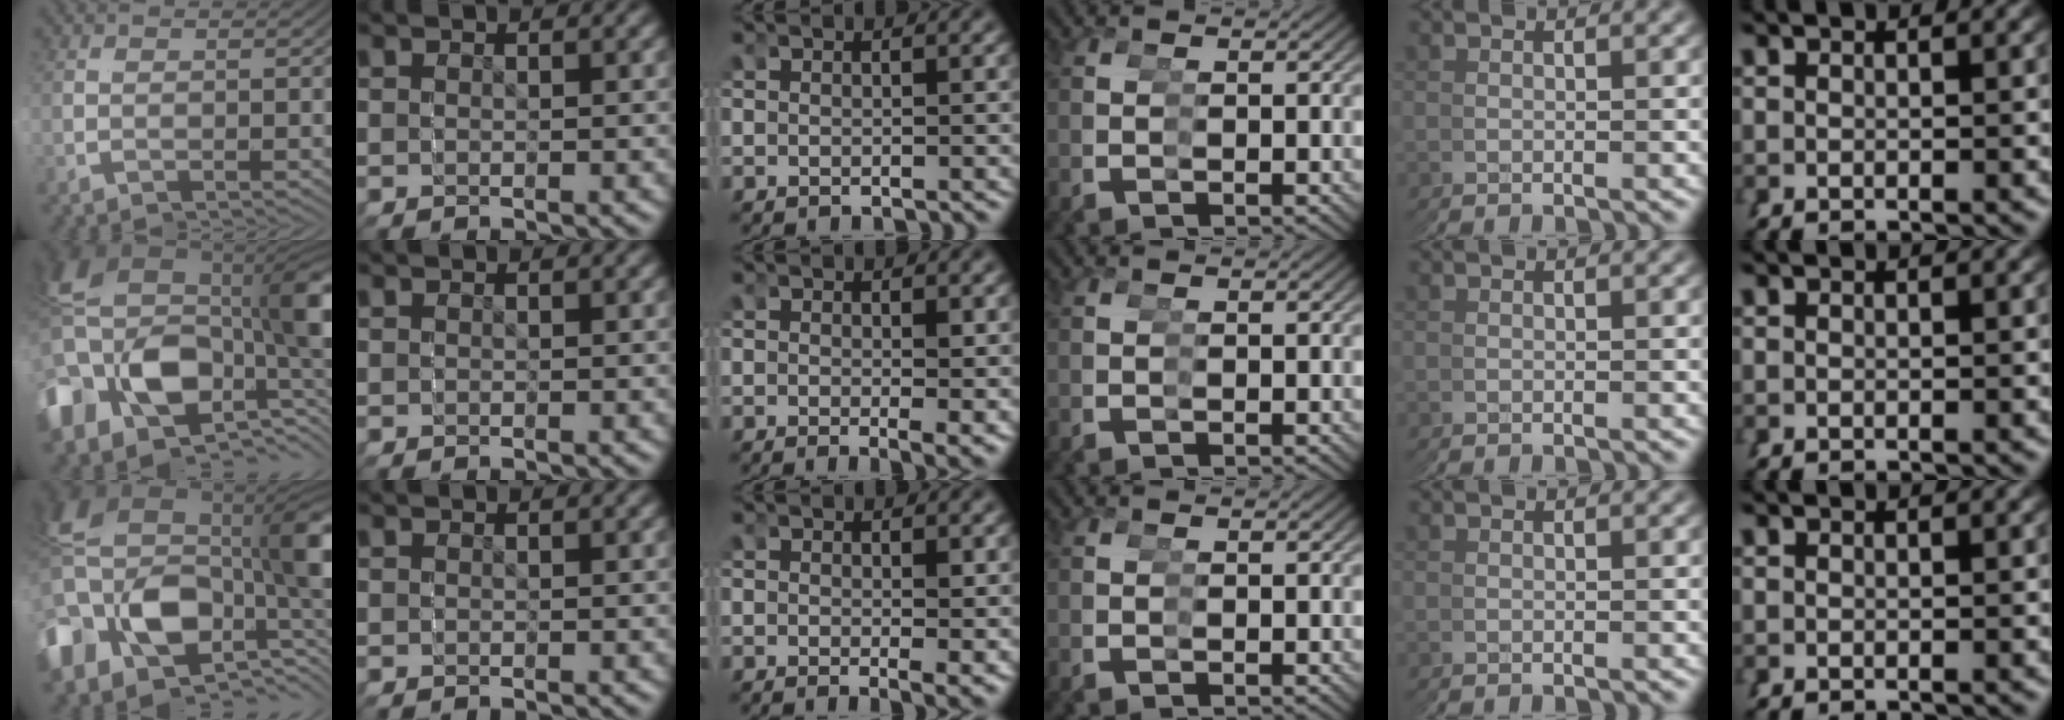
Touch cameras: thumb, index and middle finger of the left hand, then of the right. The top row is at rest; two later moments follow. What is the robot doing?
{"motion": "grasp_and_lifting", "object": "stress ball aka squeeze ball"}